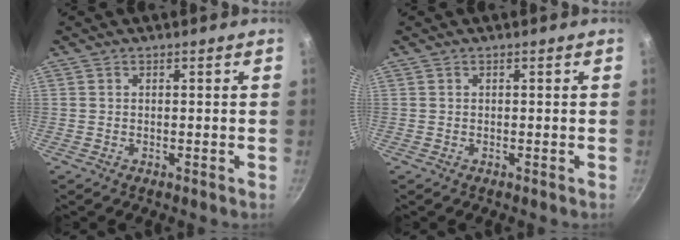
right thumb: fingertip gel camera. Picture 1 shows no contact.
{"total": 0.0}